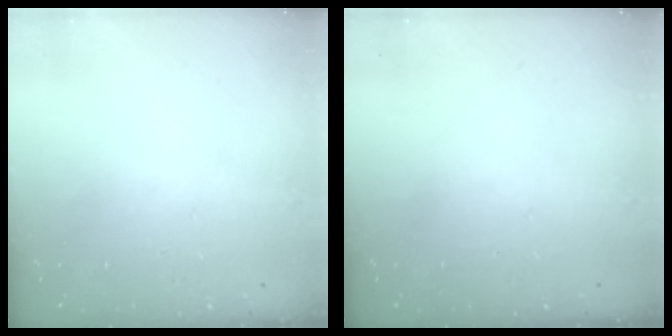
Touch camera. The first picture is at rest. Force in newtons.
{"total": 0.0}